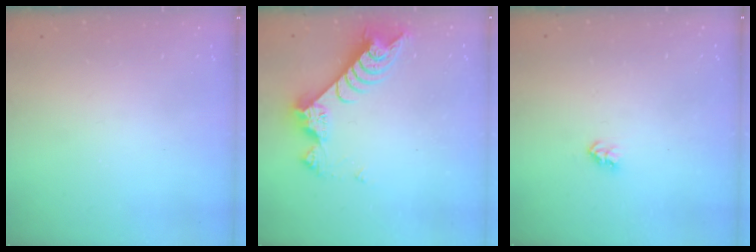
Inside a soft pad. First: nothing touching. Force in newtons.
{"total": 9.5, "press": 9.4, "slide": 1.0}
{"total": 2.7, "press": 2.7, "slide": 0.4}